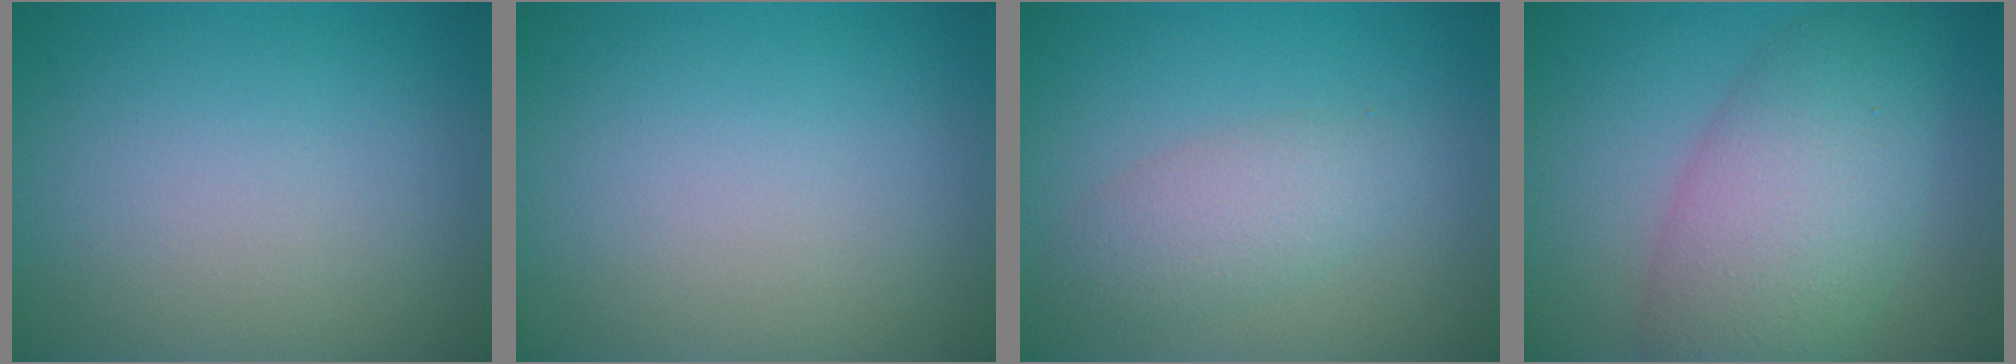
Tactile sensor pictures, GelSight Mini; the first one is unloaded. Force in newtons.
{"total": 0.0}
{"total": 3.0, "press": 3.0, "slide": 0.1}
{"total": 8.2, "press": 8.2, "slide": 0.2}